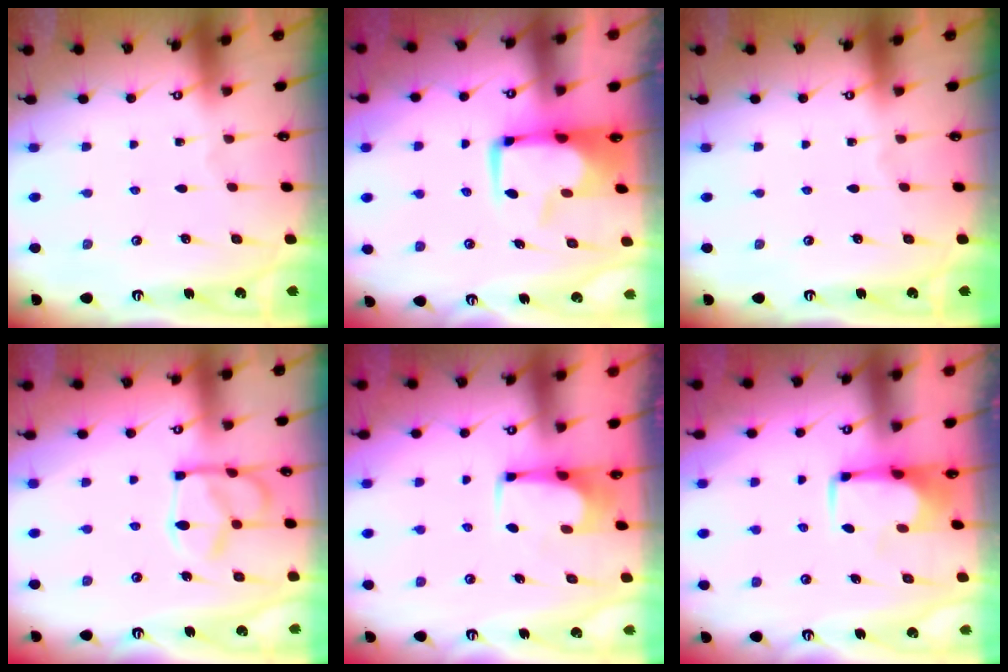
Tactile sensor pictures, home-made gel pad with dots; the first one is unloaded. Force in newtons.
{"total": 2.0, "press": 1.8, "slide": 0.9}
{"total": 0.0}
{"total": 12.5, "press": 12.5, "slide": 0.9}
{"total": 3.5, "press": 3.5, "slide": 0.2}
{"total": 1.1, "press": 1.1, "slide": 0.1}